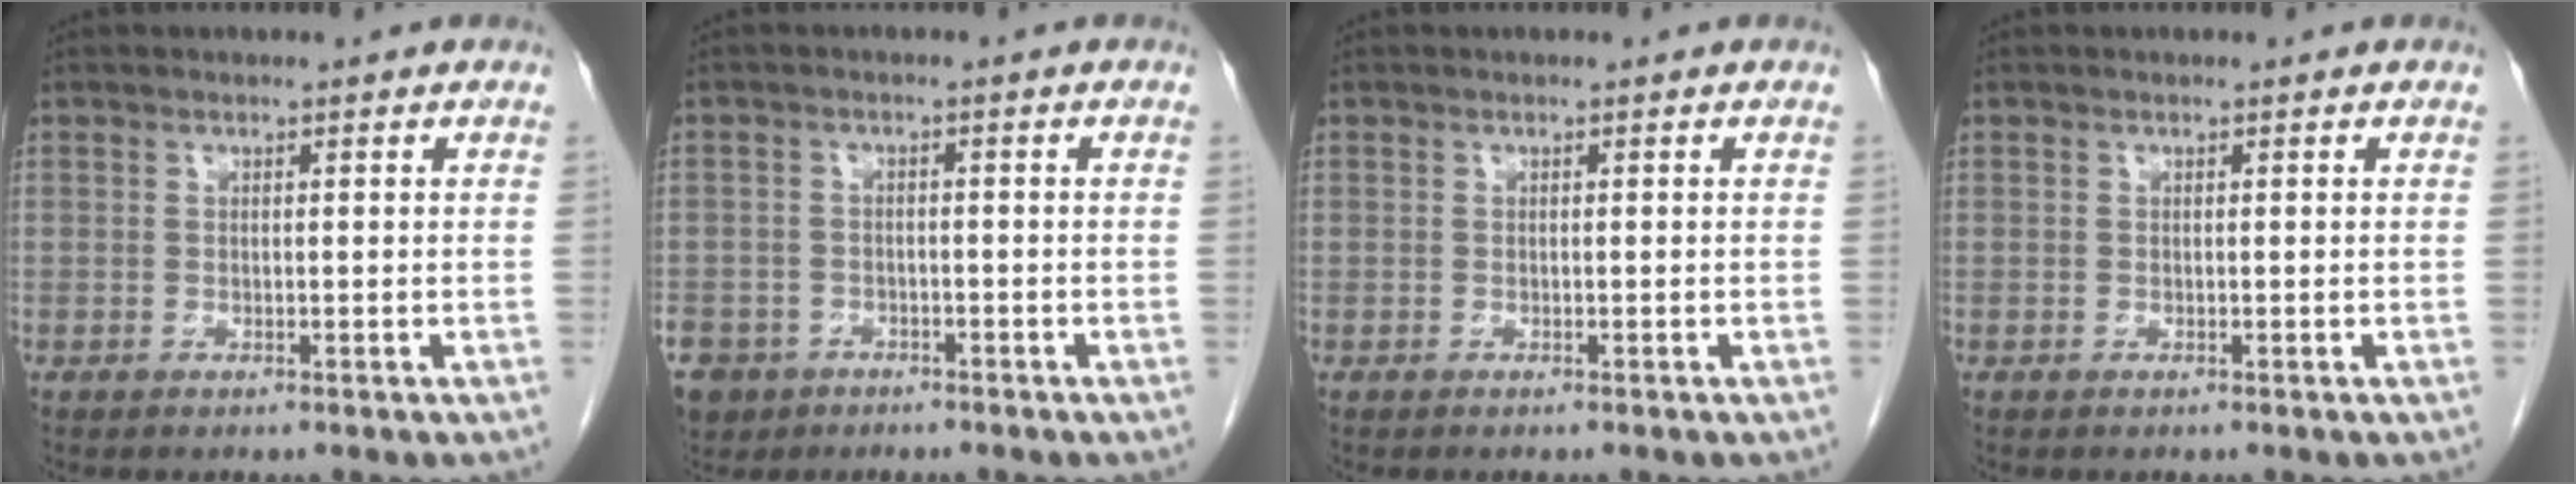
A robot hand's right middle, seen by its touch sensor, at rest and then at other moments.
{"total": 9.7, "force": [-5.6, 7.5, 2.7], "torque": [-0.084, -0.003, -0.089]}
{"total": 0.0}
{"total": 0.0}